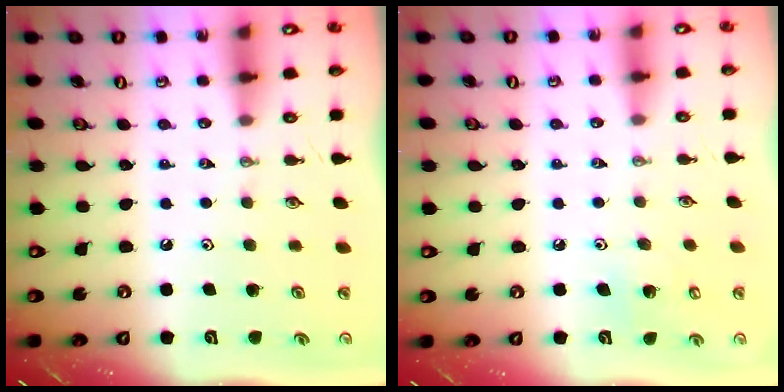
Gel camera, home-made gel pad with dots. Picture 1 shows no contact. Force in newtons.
{"total": 6.0, "press": 6.0, "slide": 0.3}